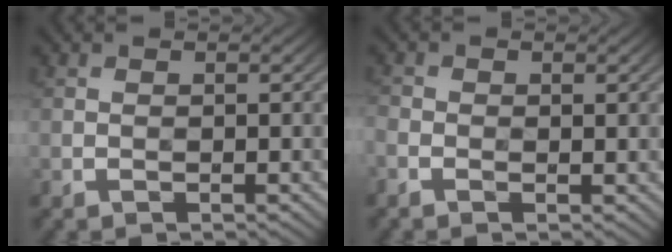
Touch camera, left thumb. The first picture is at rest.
{"total": 1.8, "force": [-0.6, 1.3, 1.1], "torque": [-0.031, -0.005, -0.016]}